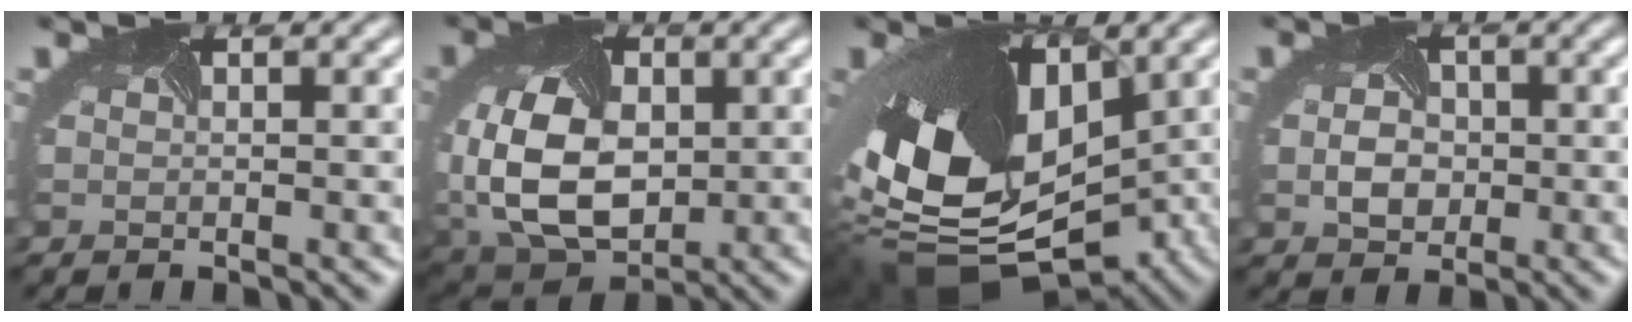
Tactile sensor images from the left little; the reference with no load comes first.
{"total": 10.3, "force": [-0.7, 7.3, 7.2], "torque": [-0.186, -0.022, -0.005]}
{"total": 16.5, "force": [-2.8, 10.3, 12.6], "torque": [-0.246, -0.039, -0.021]}
{"total": 2.5, "force": [-0.3, 2.2, 1.1], "torque": [-0.032, -0.001, -0.011]}